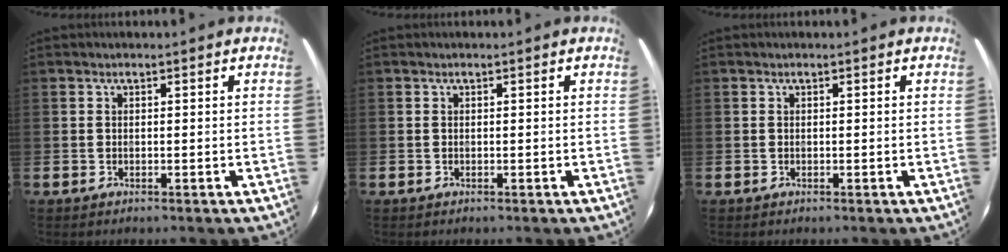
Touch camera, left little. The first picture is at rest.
{"total": 0.0}
{"total": 0.0}